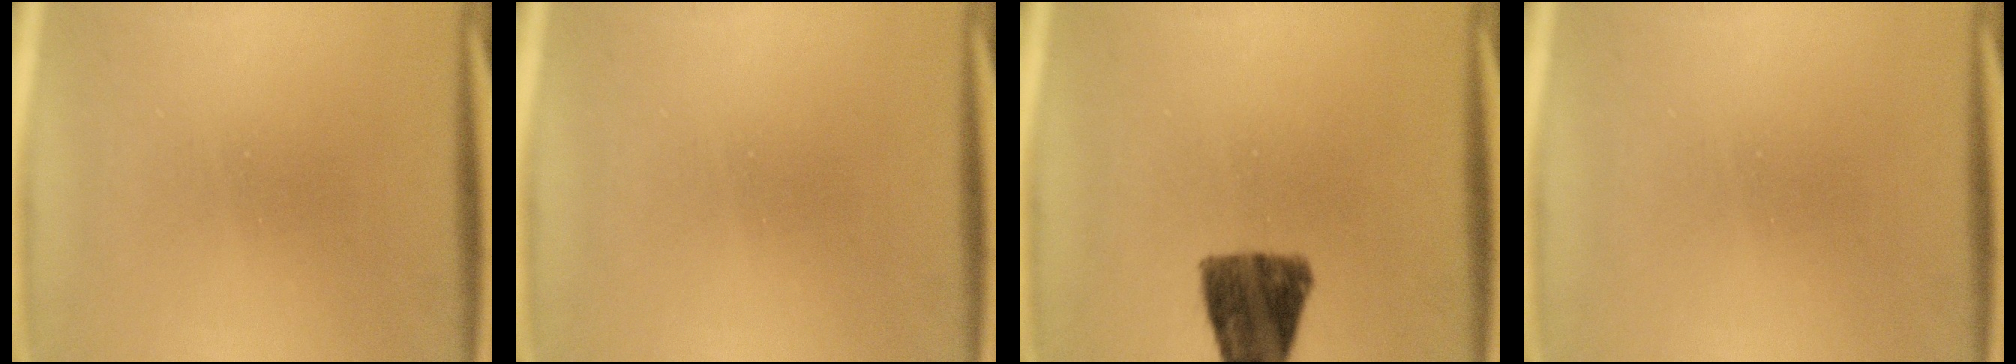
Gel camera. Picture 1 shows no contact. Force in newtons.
{"total": 0.0}
{"total": 10.3}
{"total": 0.0}